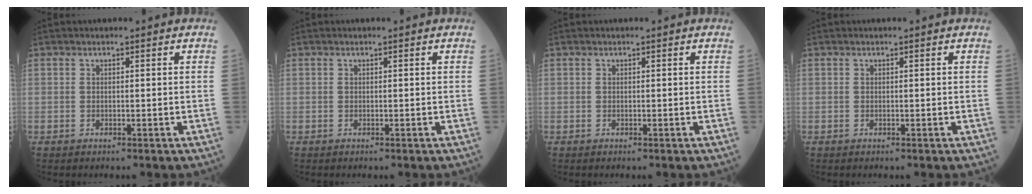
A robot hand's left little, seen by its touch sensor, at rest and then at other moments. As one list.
[{"total": 0.0}, {"total": 0.0}, {"total": 0.0}]